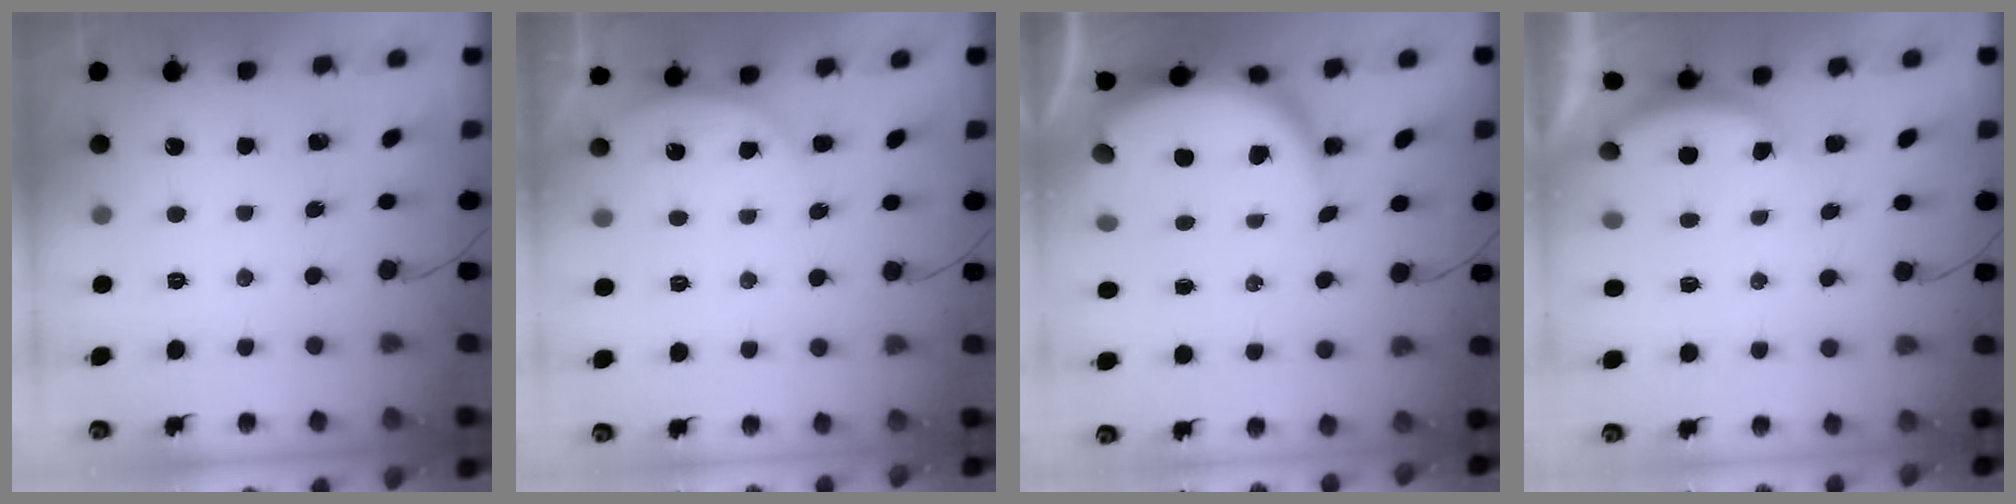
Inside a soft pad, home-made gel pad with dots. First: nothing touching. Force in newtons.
{"total": 4.0, "press": 4.0, "slide": 0.5}
{"total": 10.8, "press": 10.7, "slide": 1.1}
{"total": 2.5, "press": 2.4, "slide": 0.6}